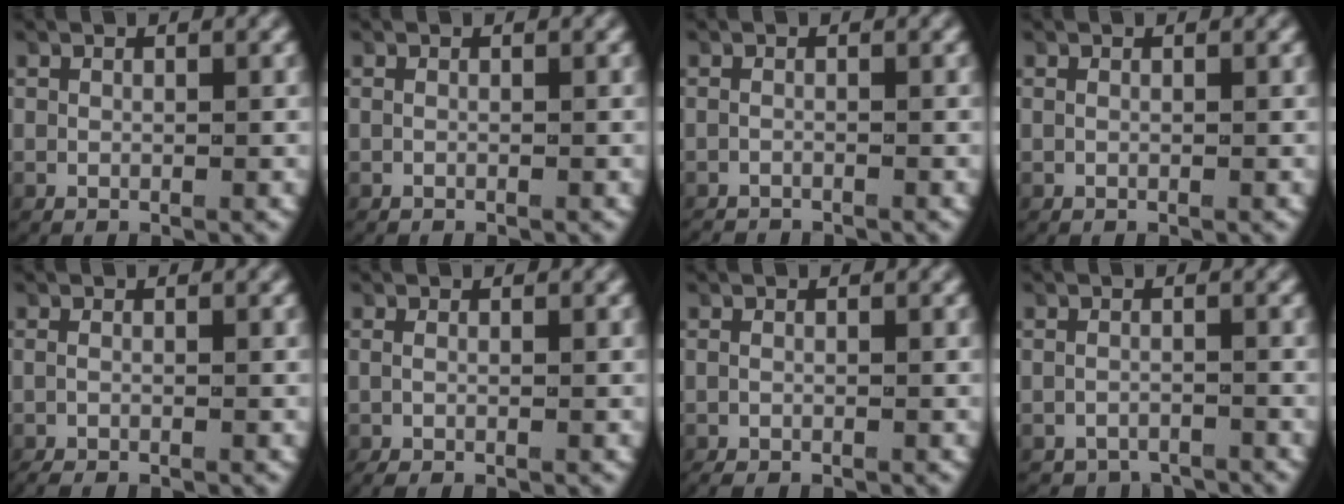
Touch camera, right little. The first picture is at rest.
{"total": 0.0}
{"total": 1.8, "force": [-1.8, 0.1, 0.1], "torque": [-0.008, -0.011, -0.026]}
{"total": 0.0}
{"total": 1.4, "force": [-1.3, 0.2, 0.6], "torque": [-0.013, -0.006, -0.018]}
{"total": 1.0, "force": [-0.7, -0.1, 0.8], "torque": [-0.016, -0.005, -0.008]}
{"total": 0.8, "force": [-0.8, 0.1, 0.3], "torque": [-0.010, -0.006, -0.011]}
{"total": 3.2, "force": [-3.1, 0.9, 0.0], "torque": [0.007, -0.012, -0.048]}